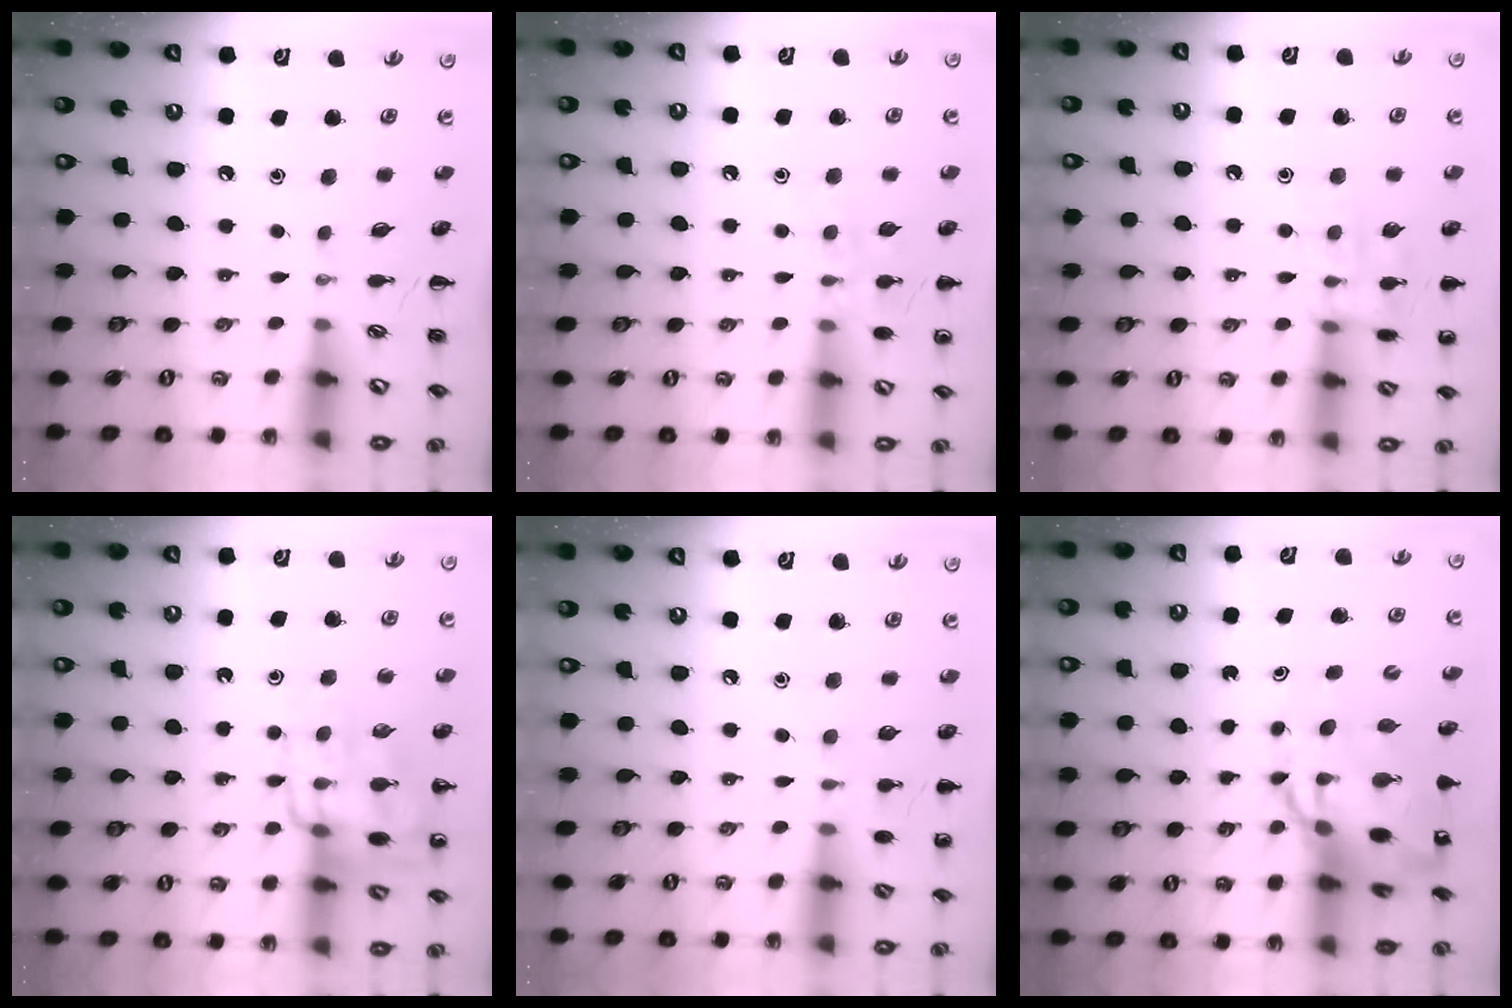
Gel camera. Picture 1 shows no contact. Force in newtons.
{"total": 8.5, "press": 8.4, "slide": 1.4}
{"total": 10.3, "press": 10.3, "slide": 1.2}
{"total": 14.5, "press": 14.3, "slide": 2.4}
{"total": 6.0, "press": 5.7, "slide": 2.0}
{"total": 11.7, "press": 11.3, "slide": 3.0}